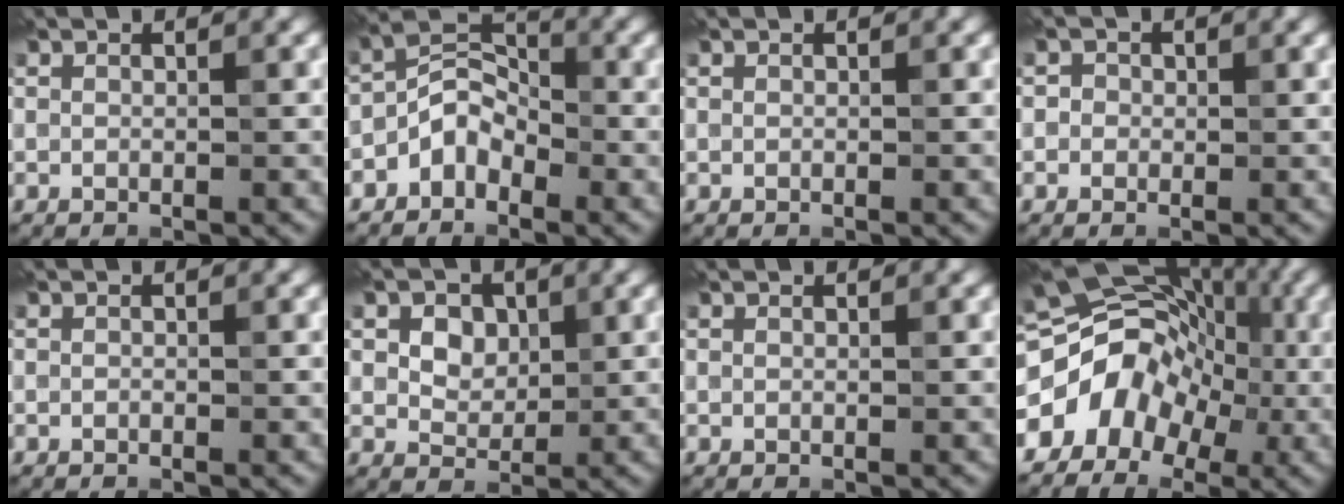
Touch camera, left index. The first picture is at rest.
{"total": 3.6, "force": [-2.1, 2.2, 1.9], "torque": [-0.034, 0.016, -0.048]}
{"total": 0.0}
{"total": 1.5, "force": [0.2, 1.4, 0.5], "torque": [0.007, 0.003, -0.015]}
{"total": 0.0}
{"total": 4.2, "force": [1.6, 2.9, 2.6], "torque": [-0.052, 0.010, 0.019]}
{"total": 0.0}
{"total": 9.1, "force": [-2.4, 7.0, 5.2], "torque": [-0.078, 0.023, -0.055]}